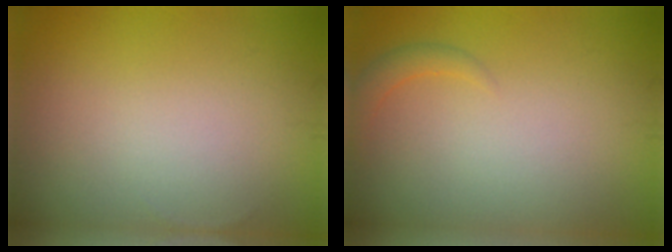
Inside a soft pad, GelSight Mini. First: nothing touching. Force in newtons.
{"total": 1.3, "press": 1.3, "slide": 0.2}